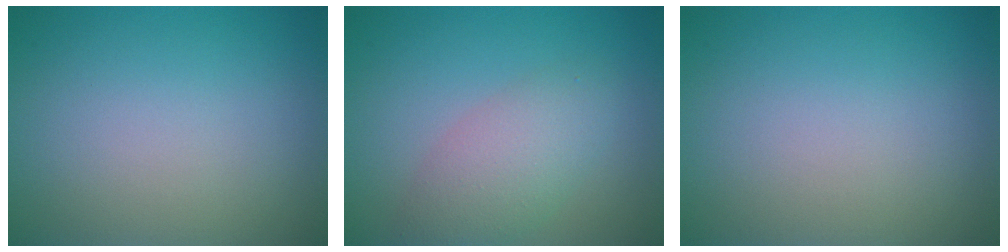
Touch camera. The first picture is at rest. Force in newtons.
{"total": 3.9, "press": 3.9, "slide": 0.1}
{"total": 0.0}